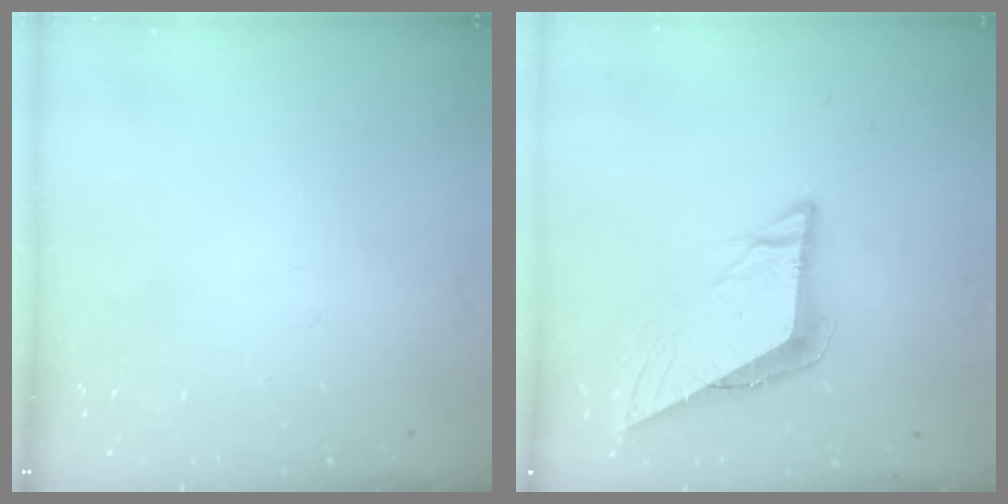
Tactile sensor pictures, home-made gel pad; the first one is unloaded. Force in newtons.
{"total": 8.8, "press": 8.8, "slide": 0.9}